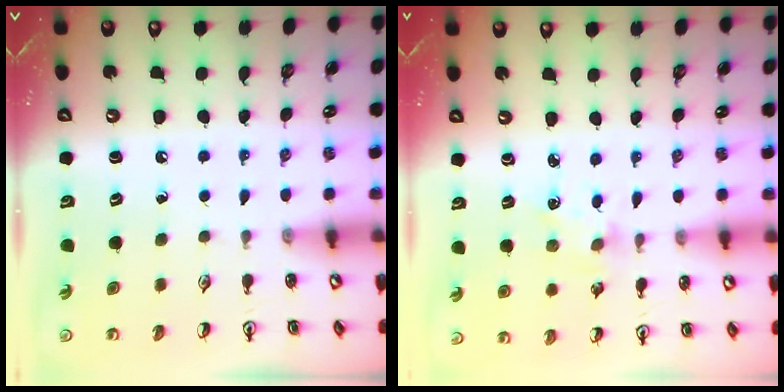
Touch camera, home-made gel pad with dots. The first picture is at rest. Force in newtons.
{"total": 1.9, "press": 1.8, "slide": 0.3}